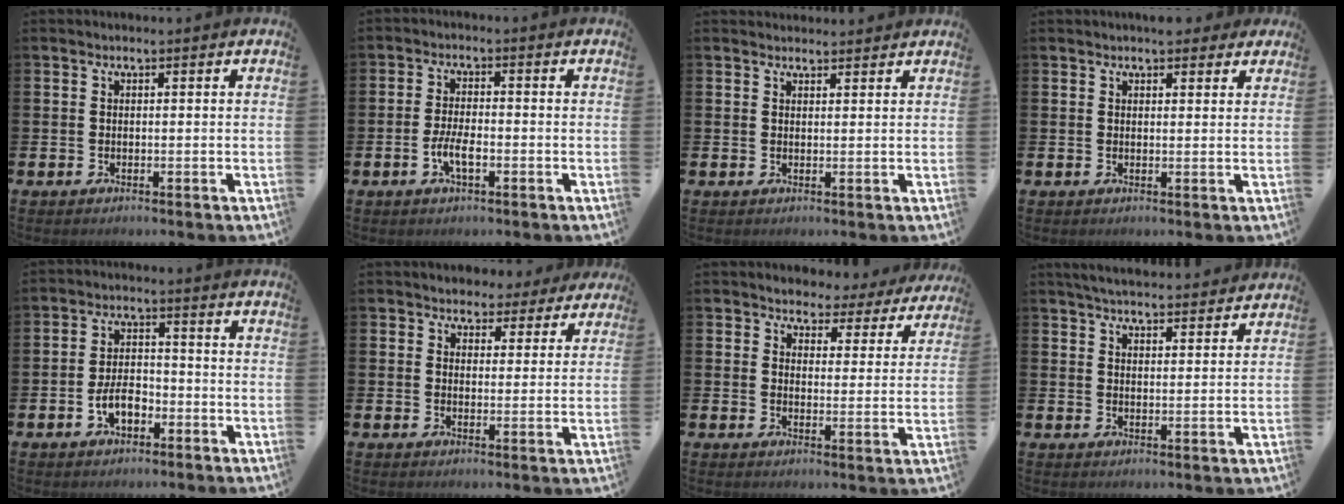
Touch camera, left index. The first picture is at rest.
{"total": 3.7, "force": [-1.2, 1.3, 3.3], "torque": [-0.061, 0.002, -0.024]}
{"total": 1.7, "force": [1.6, 0.4, 0.0], "torque": [0.004, -0.004, 0.029]}
{"total": 2.6, "force": [2.4, 1.0, 0.3], "torque": [0.008, -0.009, 0.040]}
{"total": 4.3, "force": [-1.9, 2.4, 3.1], "torque": [-0.052, 0.007, -0.036]}
{"total": 4.0, "force": [3.4, 2.1, 0.1], "torque": [-0.012, -0.018, 0.058]}
{"total": 3.4, "force": [3.1, 1.3, 0.0], "torque": [-0.019, -0.025, 0.050]}
{"total": 4.6, "force": [4.5, 0.3, 0.7], "torque": [-0.024, -0.026, 0.081]}